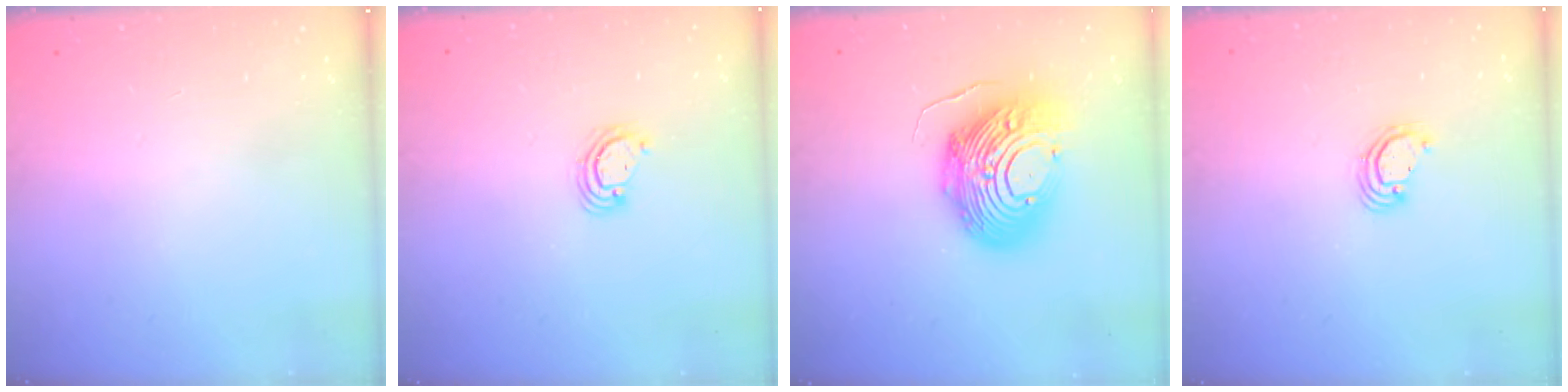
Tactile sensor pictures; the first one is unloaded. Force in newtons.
{"total": 3.7, "press": 3.7, "slide": 0.4}
{"total": 18.1, "press": 18.0, "slide": 1.6}
{"total": 3.6, "press": 3.6, "slide": 0.3}